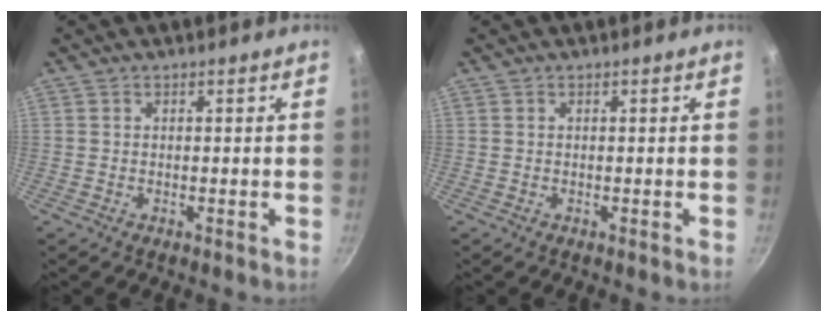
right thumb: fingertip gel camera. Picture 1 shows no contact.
{"total": 0.0}